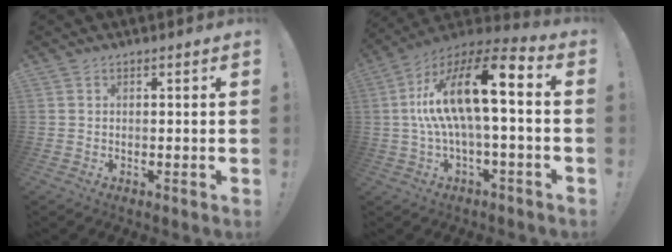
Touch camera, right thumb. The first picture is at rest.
{"total": 19.1, "force": [2.2, 5.8, 18.0], "torque": [-0.328, -0.010, 0.028]}